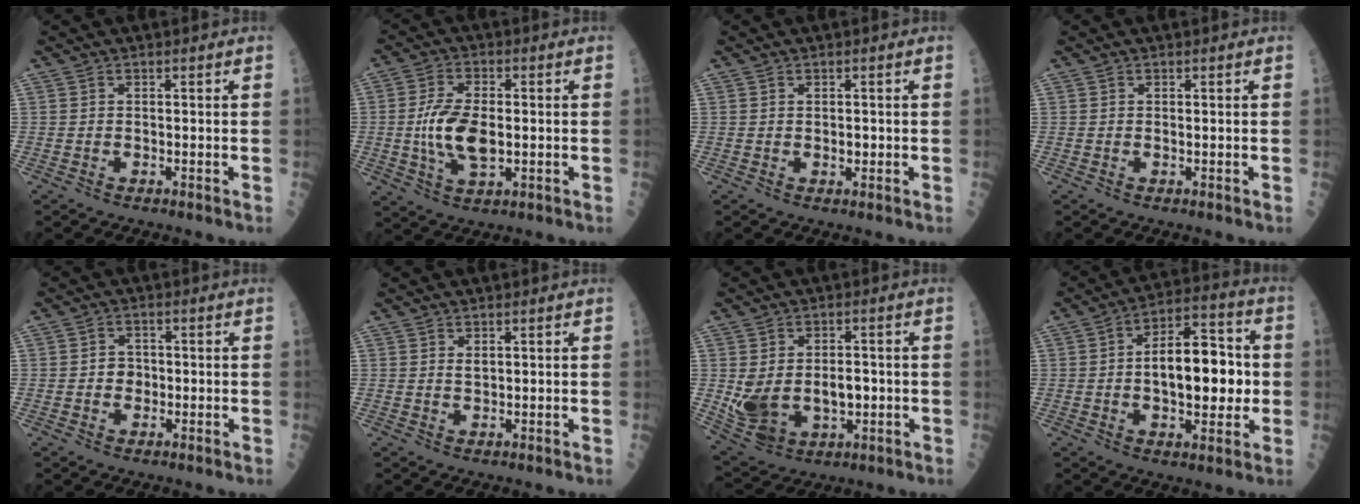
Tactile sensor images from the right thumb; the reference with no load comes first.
{"total": 10.0, "force": [-0.6, 4.9, 8.7], "torque": [-0.166, -0.002, -0.010]}
{"total": 1.3, "force": [0.0, 0.8, 1.0], "torque": [-0.009, -0.001, 0.002]}
{"total": 0.0}
{"total": 2.8, "force": [-0.2, 2.4, 1.4], "torque": [0.004, 0.007, -0.006]}
{"total": 1.0, "force": [0.6, 0.5, 0.7], "torque": [-0.008, -0.004, 0.012]}
{"total": 13.1, "force": [-1.0, 8.8, 9.7], "torque": [-0.152, 0.003, 0.011]}
{"total": 16.3, "force": [0.1, 8.0, 14.2], "torque": [-0.179, 0.022, -0.002]}